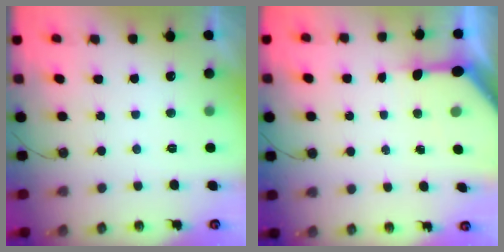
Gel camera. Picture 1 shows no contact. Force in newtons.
{"total": 6.7, "press": 6.7, "slide": 0.7}